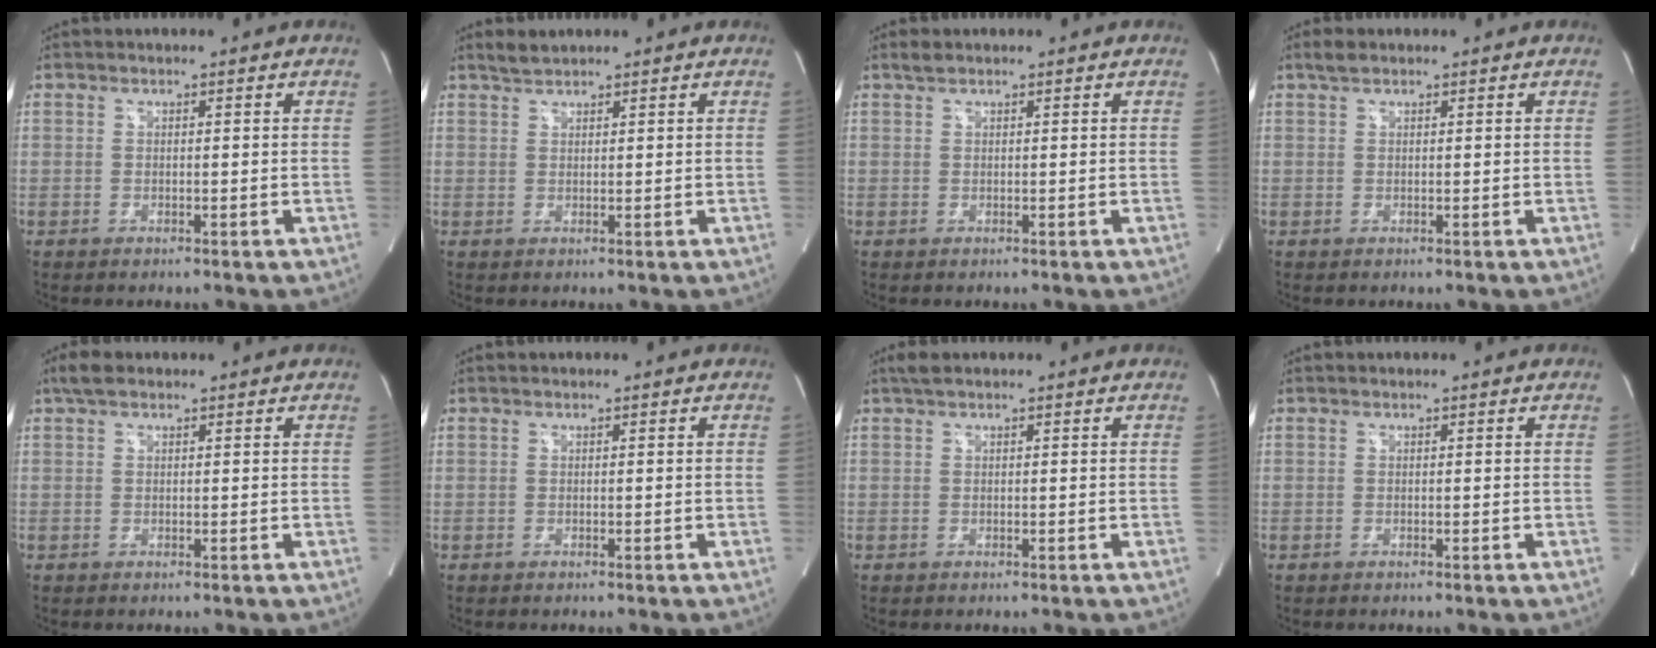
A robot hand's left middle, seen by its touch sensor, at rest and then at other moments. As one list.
[{"total": 1.7, "force": [1.7, 0.2, 0.4], "torque": [-0.016, 0.007, 0.036]}, {"total": 1.0, "force": [0.8, 0.3, 0.5], "torque": [-0.015, 0.009, 0.019]}, {"total": 2.0, "force": [1.4, 0.8, 1.1], "torque": [-0.026, 0.014, 0.027]}, {"total": 2.5, "force": [1.8, 1.1, 1.5], "torque": [-0.033, 0.021, 0.033]}, {"total": 0.0}, {"total": 1.8, "force": [1.4, 0.3, 1.1], "torque": [-0.024, 0.019, 0.025]}, {"total": 0.0}]